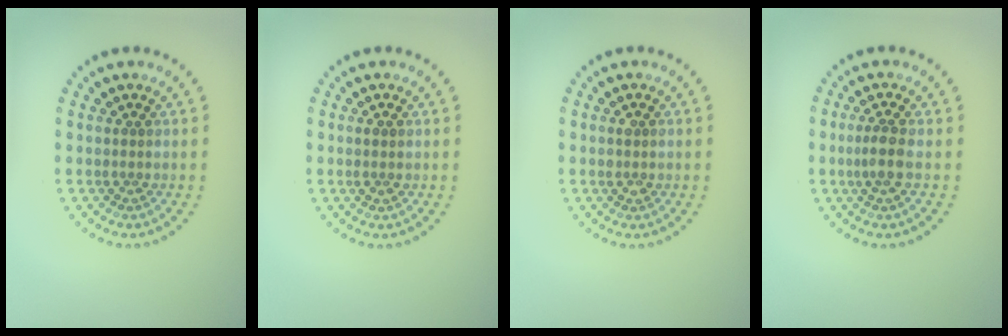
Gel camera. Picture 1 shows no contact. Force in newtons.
{"total": 0.9, "press": 0.8, "slide": 0.2}
{"total": 1.1, "press": 1.1, "slide": 0.4}
{"total": 2.0, "press": 1.7, "slide": 1.0}